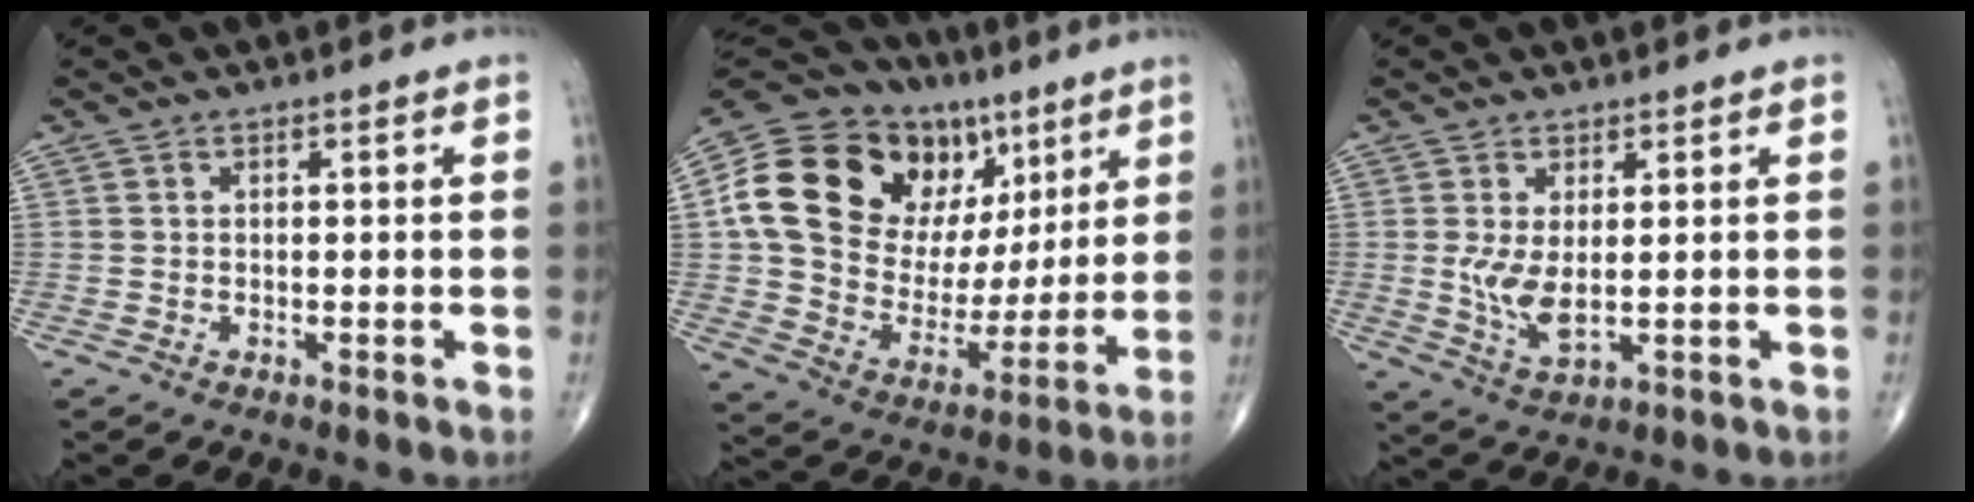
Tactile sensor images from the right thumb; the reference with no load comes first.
{"total": 27.7, "force": [10.3, 19.3, 17.0], "torque": [-0.257, 0.018, 0.181]}
{"total": 5.5, "force": [0.5, 2.2, 5.0], "torque": [-0.100, -0.018, 0.017]}